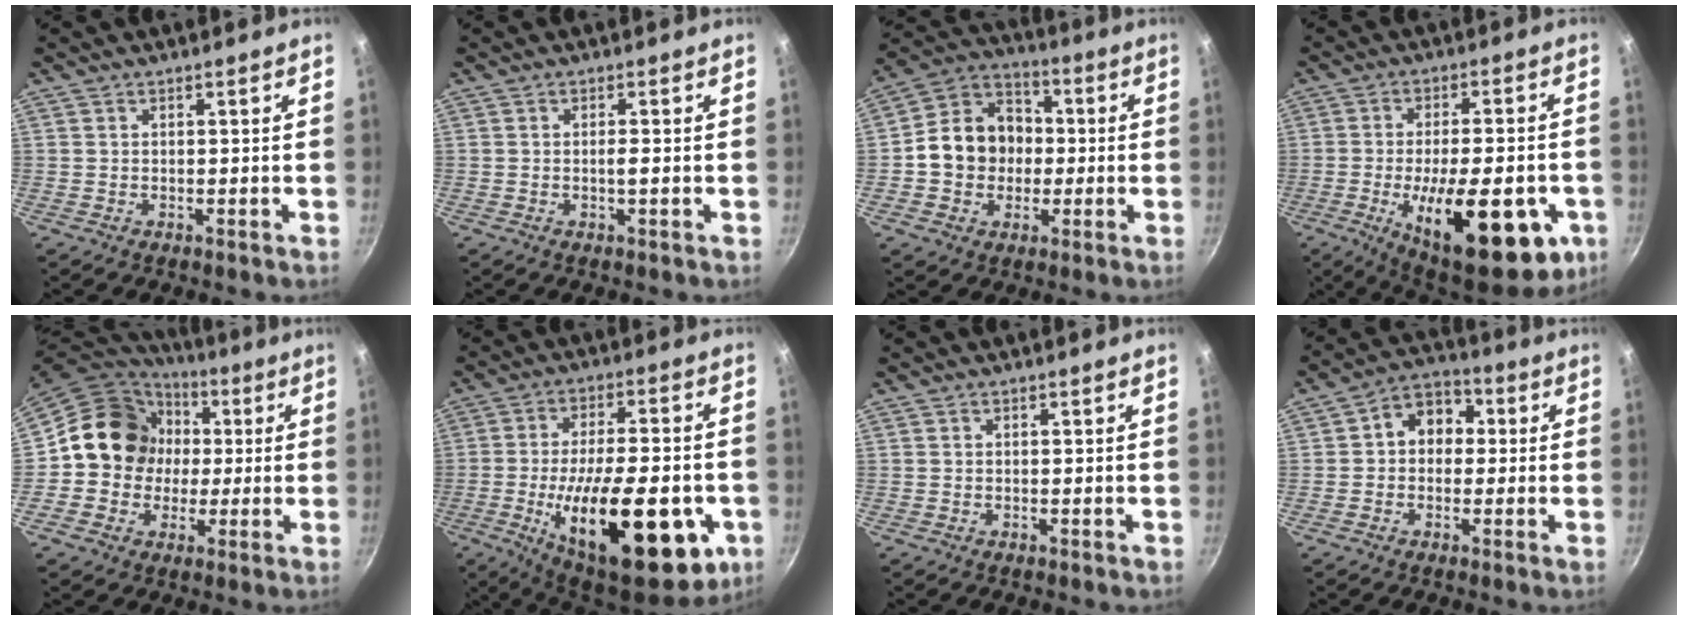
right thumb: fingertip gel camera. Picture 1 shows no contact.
{"total": 1.4, "force": [-0.2, 0.1, 1.3], "torque": [-0.032, 0.001, -0.005]}
{"total": 13.6, "force": [-0.7, 11.6, 7.1], "torque": [-0.084, 0.028, -0.029]}
{"total": 23.8, "force": [-7.8, 9.0, 20.6], "torque": [-0.268, 0.005, -0.100]}
{"total": 15.1, "force": [1.1, 13.6, 6.6], "torque": [-0.079, 0.023, 0.003]}
{"total": 27.9, "force": [-8.1, 11.2, 24.3], "torque": [-0.348, 0.010, -0.109]}
{"total": 0.0}
{"total": 8.2, "force": [0.7, 6.6, 4.8], "torque": [-0.028, 0.020, -0.009]}